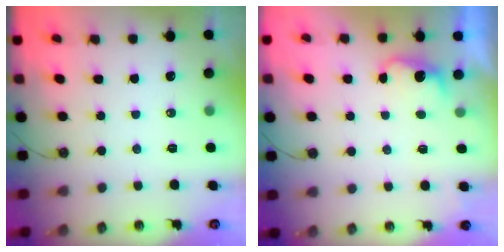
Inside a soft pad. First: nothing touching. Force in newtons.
{"total": 2.7, "press": 2.6, "slide": 0.8}